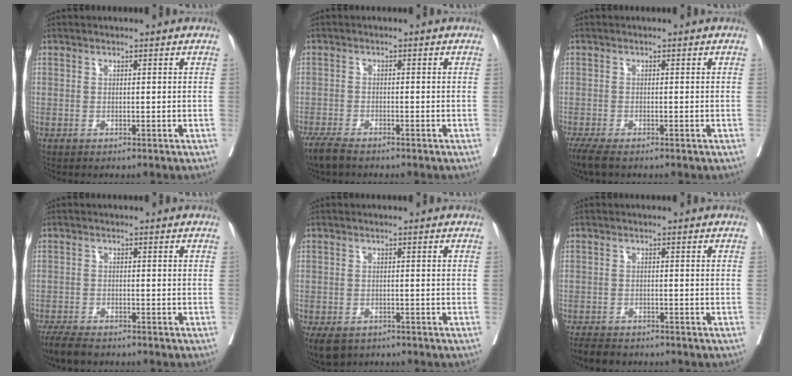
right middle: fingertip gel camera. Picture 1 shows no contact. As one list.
[{"total": 3.9, "force": [-3.3, 0.8, 2.1], "torque": [-0.042, -0.011, -0.059]}, {"total": 4.0, "force": [-3.1, 0.8, 2.4], "torque": [-0.046, -0.014, -0.054]}, {"total": 5.0, "force": [-4.2, 1.1, 2.3], "torque": [-0.042, -0.013, -0.073]}, {"total": 5.5, "force": [-3.8, 3.3, 2.3], "torque": [-0.035, -0.006, -0.056]}, {"total": 4.5, "force": [-3.9, 1.6, 1.5], "torque": [-0.027, -0.009, -0.062]}]